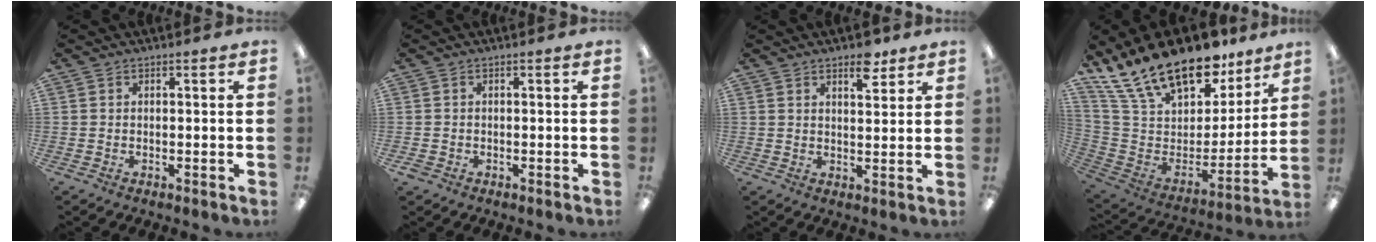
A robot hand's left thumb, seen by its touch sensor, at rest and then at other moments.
{"total": 1.1, "force": [-0.4, 0.9, 0.5], "torque": [-0.008, 0.002, -0.008]}
{"total": 5.9, "force": [4.2, 2.5, 3.2], "torque": [-0.033, -0.022, 0.069]}
{"total": 23.9, "force": [18.2, 10.3, 11.5], "torque": [-0.211, -0.125, 0.332]}